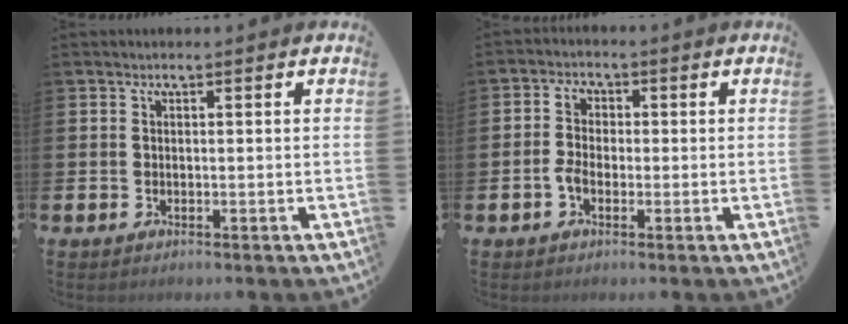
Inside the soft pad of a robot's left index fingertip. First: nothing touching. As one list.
[{"total": 3.6, "force": [-0.7, 2.5, 2.5], "torque": [-0.045, 0.011, -0.015]}]